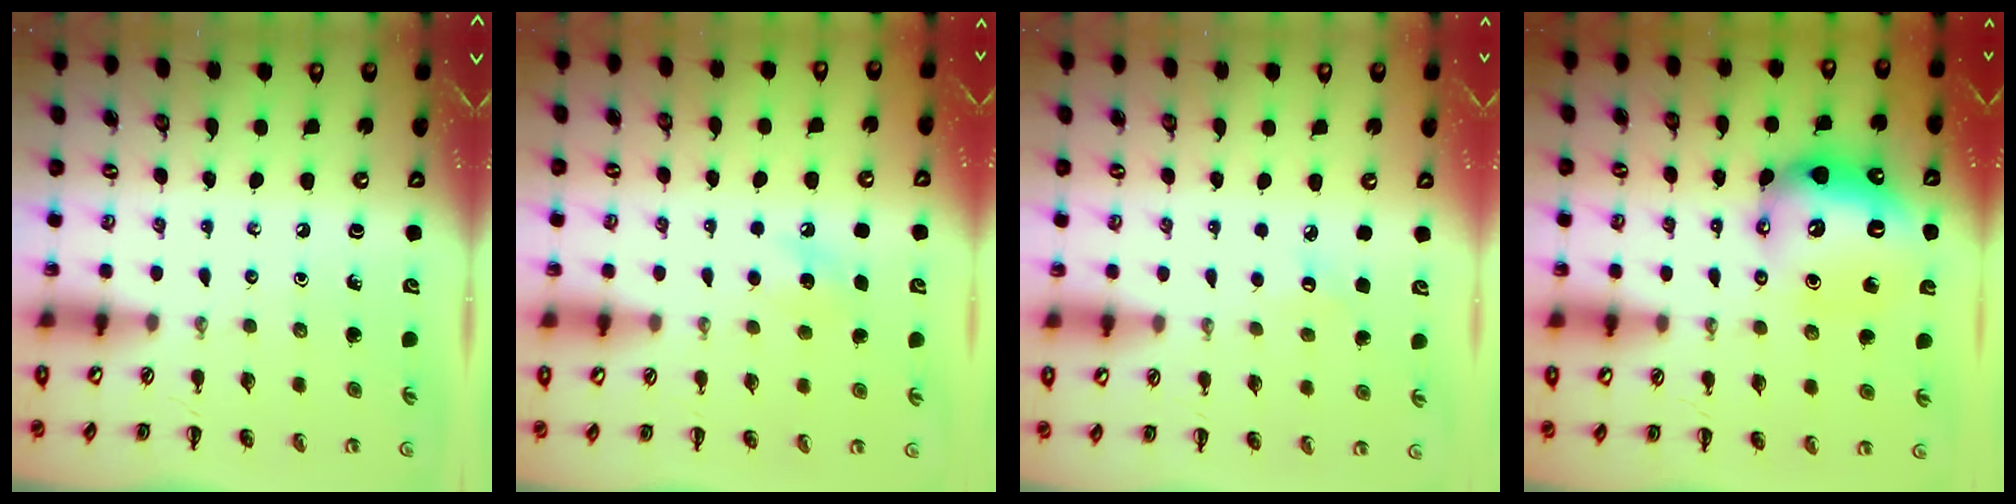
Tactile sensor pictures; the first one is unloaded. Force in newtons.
{"total": 8.1, "press": 7.9, "slide": 1.8}
{"total": 4.8, "press": 4.7, "slide": 1.1}
{"total": 14.1, "press": 14.0, "slide": 1.6}